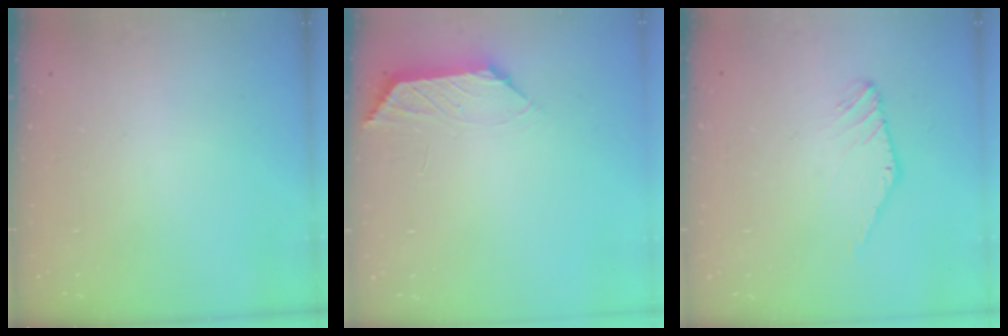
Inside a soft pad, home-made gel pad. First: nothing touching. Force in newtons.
{"total": 1.0, "press": 0.9, "slide": 0.5}
{"total": 1.4, "press": 1.4, "slide": 0.1}